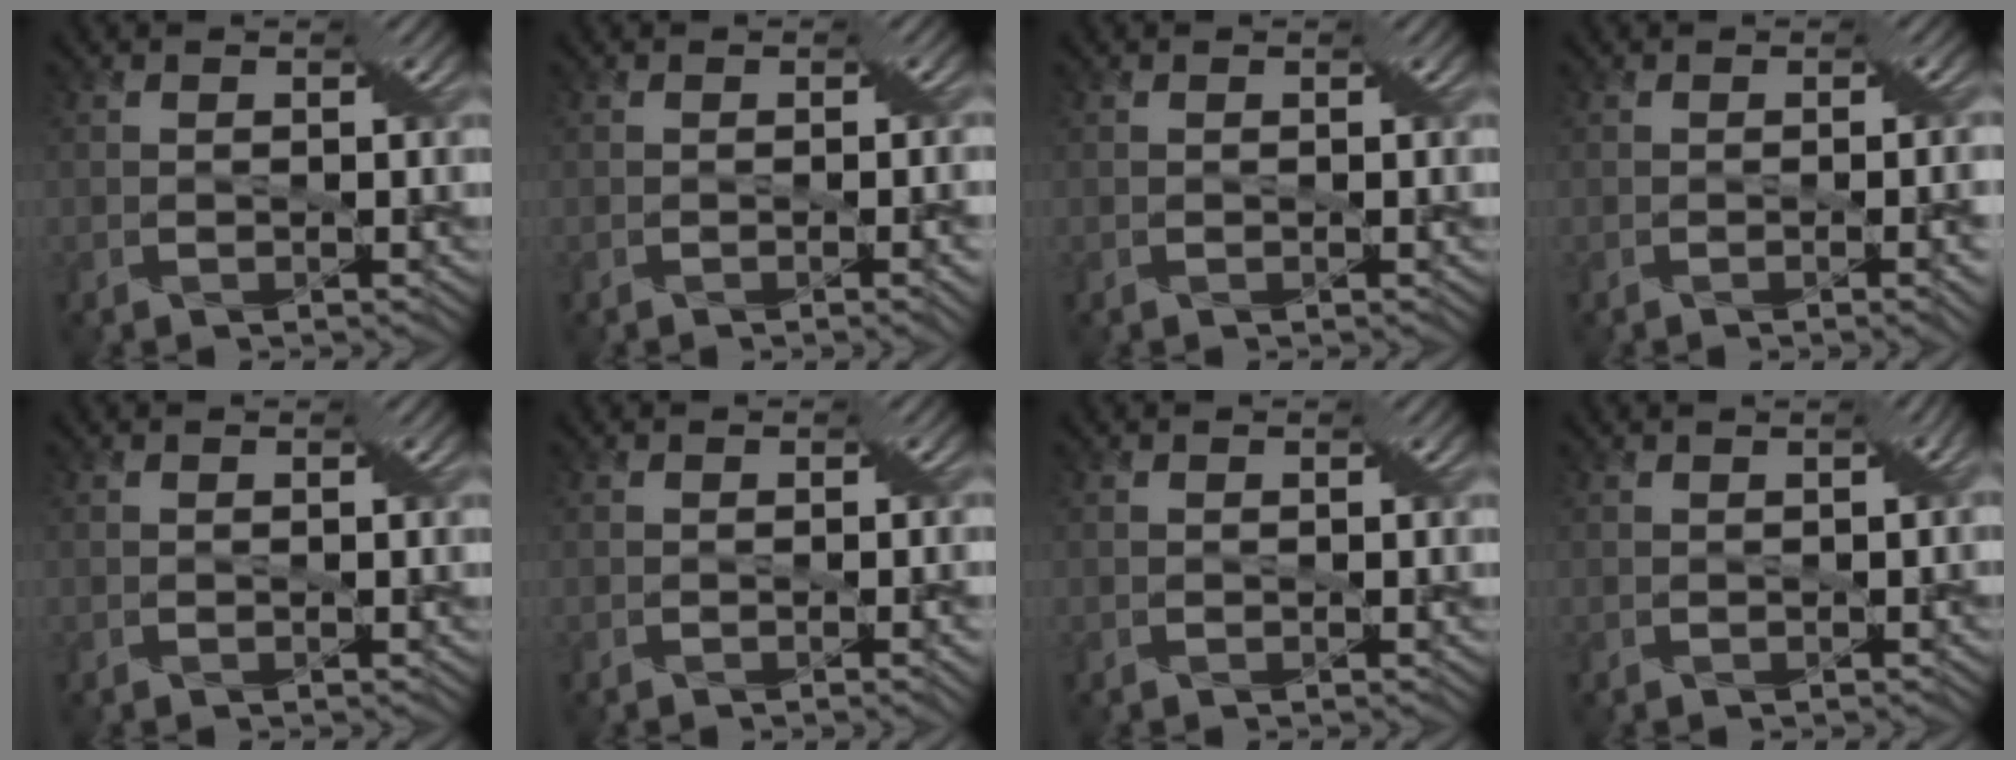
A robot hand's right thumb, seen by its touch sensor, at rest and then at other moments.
{"total": 2.6, "force": [-0.7, 0.8, 2.4], "torque": [-0.024, -0.002, -0.009]}
{"total": 0.0}
{"total": 3.4, "force": [-1.0, 0.7, 3.1], "torque": [-0.034, 0.000, -0.012]}
{"total": 0.0}
{"total": 2.0, "force": [-0.5, 0.6, 1.9], "torque": [-0.017, -0.003, -0.007]}
{"total": 0.0}
{"total": 1.2, "force": [0.4, 0.3, 1.1], "torque": [-0.012, 0.003, 0.006]}